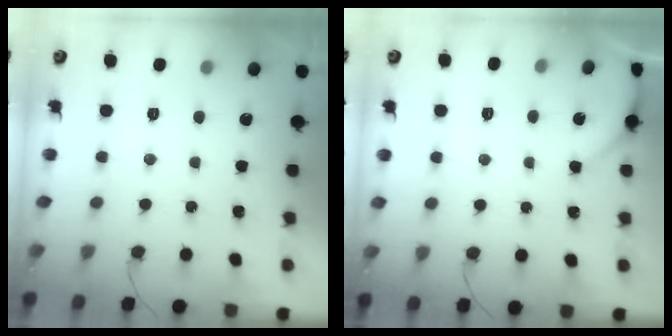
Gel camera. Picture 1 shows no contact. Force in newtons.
{"total": 2.2, "press": 2.2, "slide": 0.3}